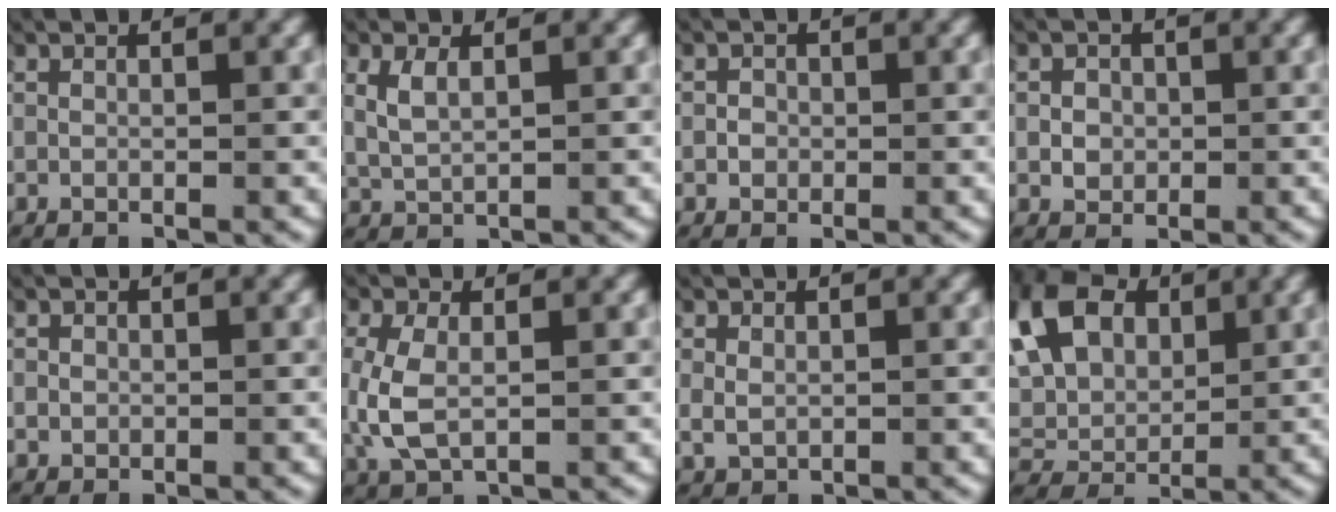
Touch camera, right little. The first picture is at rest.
{"total": 2.2, "force": [0.8, 1.3, 1.5], "torque": [-0.039, 0.004, 0.020]}
{"total": 1.0, "force": [-0.3, 1.0, 0.1], "torque": [-0.008, 0.004, -0.011]}
{"total": 1.4, "force": [-0.2, 1.4, 0.4], "torque": [-0.011, 0.008, -0.007]}
{"total": 1.2, "force": [-0.3, 1.1, 0.0], "torque": [-0.008, 0.005, -0.009]}
{"total": 3.7, "force": [0.2, 2.3, 2.8], "torque": [-0.088, -0.002, 0.011]}
{"total": 1.7, "force": [0.3, 1.4, 1.0], "torque": [-0.036, -0.004, 0.013]}
{"total": 11.0, "force": [2.6, 8.4, 6.6], "torque": [-0.162, -0.004, 0.037]}